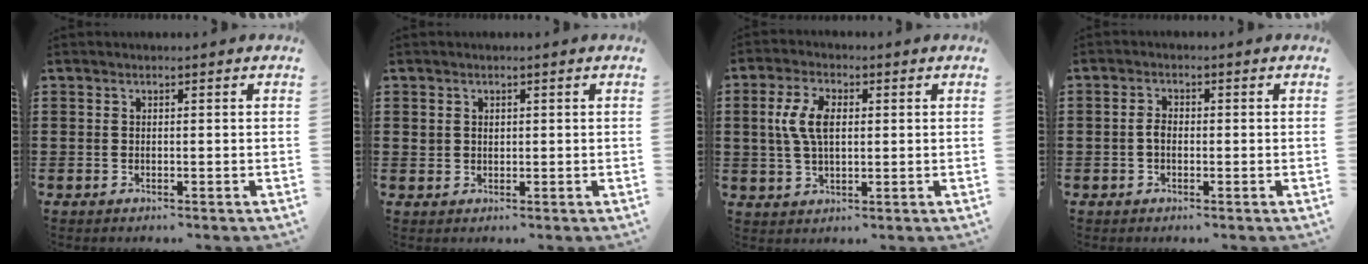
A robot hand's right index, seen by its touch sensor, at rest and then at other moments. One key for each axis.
{"total": 1.3, "fx": 0.9, "fy": 0.9, "fz": 0.2, "tx": -0.006, "ty": 0.002, "tz": 0.018}
{"total": 6.2, "fx": 0.9, "fy": 3.4, "fz": 5.2, "tx": -0.123, "ty": 0.009, "tz": 0.009}
{"total": 2.0, "fx": -0.3, "fy": 1.2, "fz": 1.5, "tx": -0.030, "ty": 0.003, "tz": -0.007}